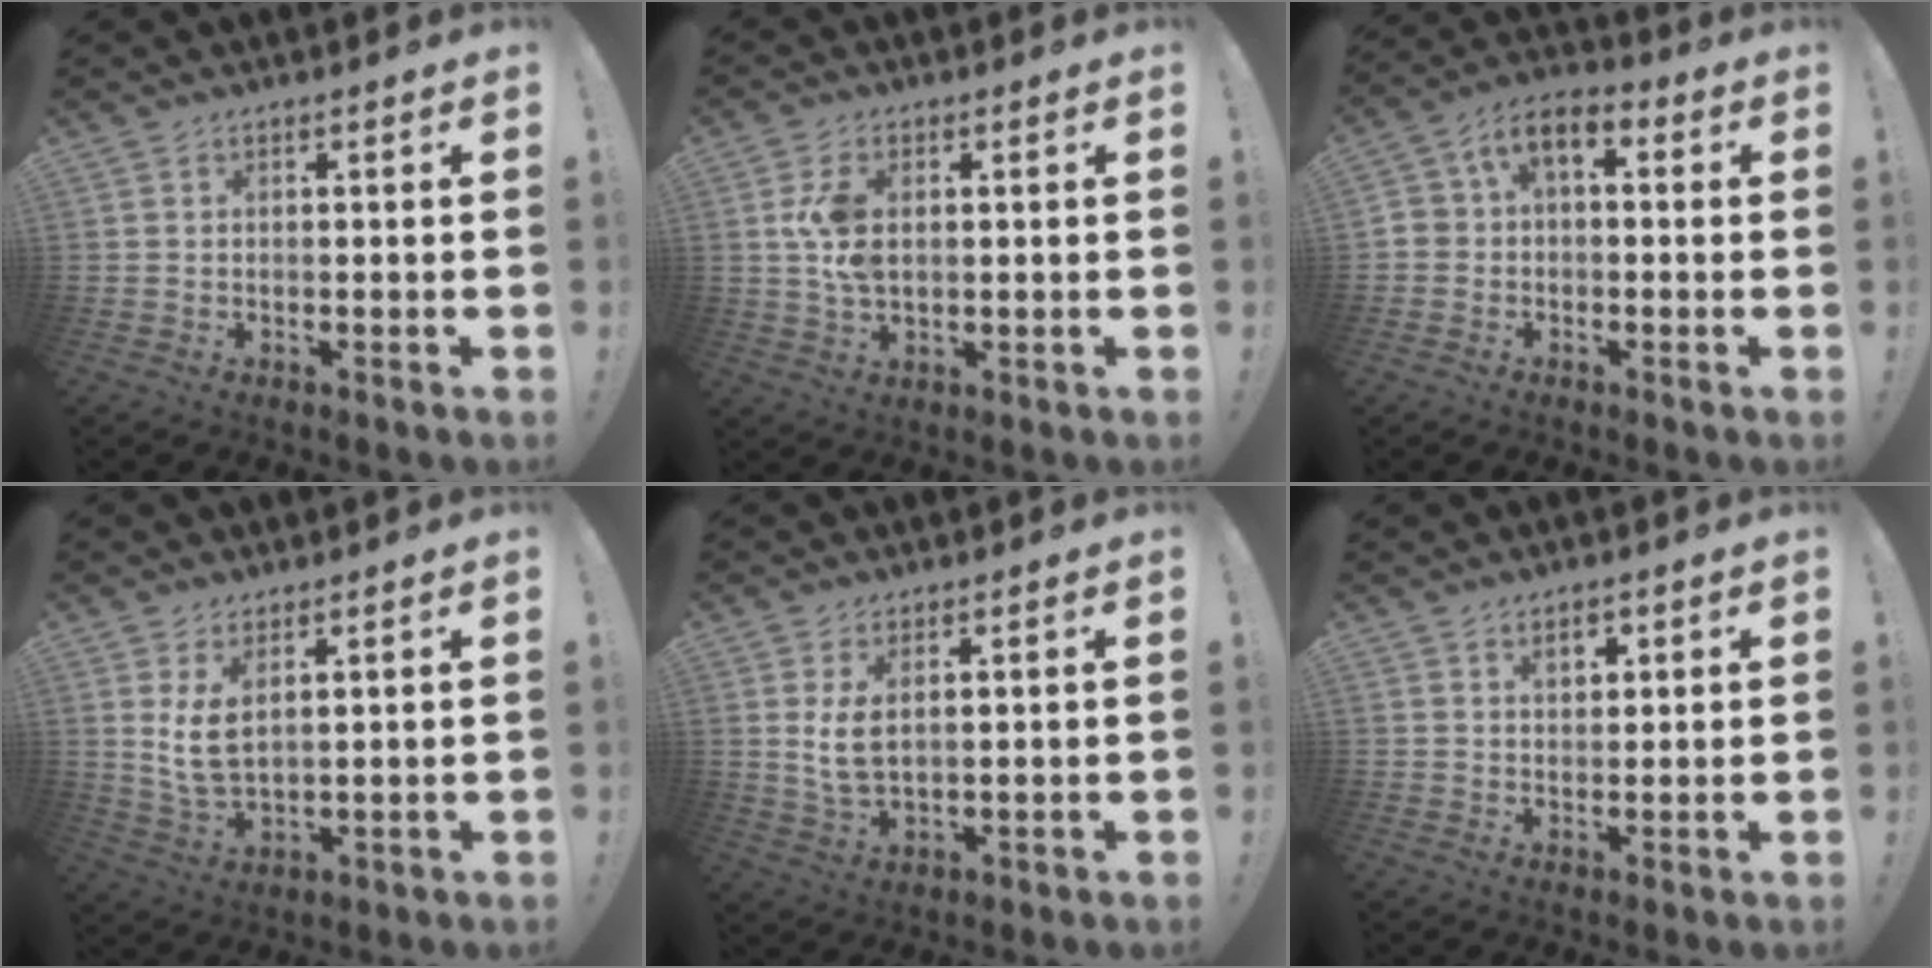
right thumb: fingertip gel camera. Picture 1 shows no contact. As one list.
[{"total": 7.3, "force": [1.2, 4.2, 5.9], "torque": [-0.098, -0.005, 0.019]}, {"total": 6.4, "force": [-0.1, 4.6, 4.4], "torque": [-0.085, 0.016, 0.003]}, {"total": 7.4, "force": [3.1, 3.5, 5.7], "torque": [-0.101, -0.019, 0.055]}, {"total": 6.3, "force": [2.1, 3.1, 5.1], "torque": [-0.094, -0.015, 0.031]}, {"total": 3.4, "force": [2.1, 1.9, 1.9], "torque": [-0.010, -0.009, 0.032]}]